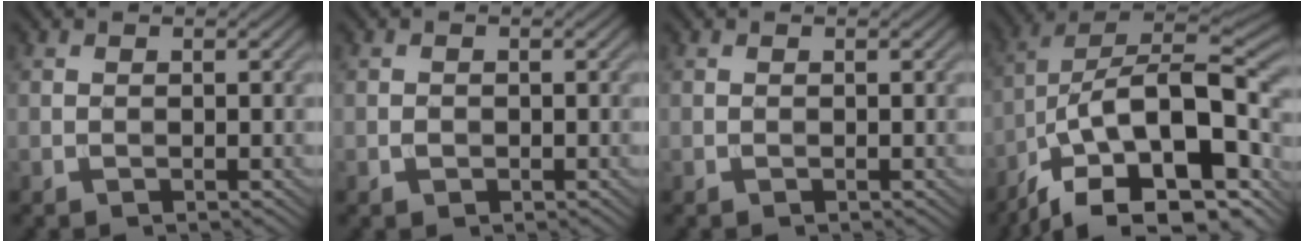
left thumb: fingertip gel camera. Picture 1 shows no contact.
{"total": 0.8, "force": [-0.2, 0.7, 0.3], "torque": [-0.002, -0.004, -0.006]}
{"total": 0.0}
{"total": 19.2, "force": [-9.6, 9.0, 14.0], "torque": [-0.236, -0.007, -0.158]}